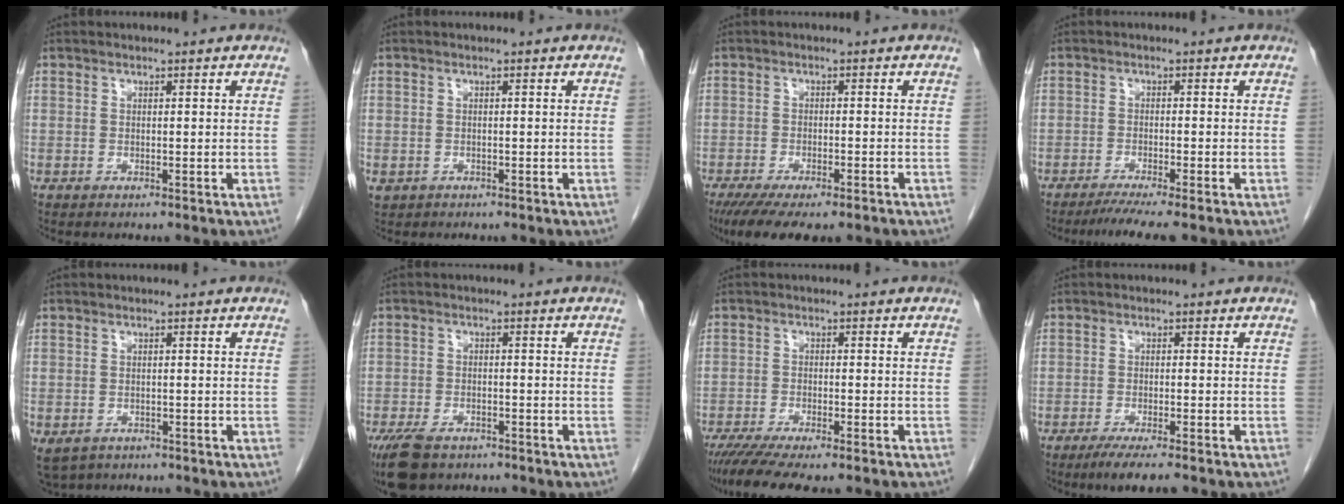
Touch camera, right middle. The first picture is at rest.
{"total": 1.5, "force": [-0.7, 1.3, 0.3], "torque": [-0.008, 0.003, -0.006]}
{"total": 12.3, "force": [-9.3, 3.2, 7.5], "torque": [-0.123, -0.019, -0.136]}
{"total": 5.1, "force": [-4.1, -0.7, 2.9], "torque": [-0.039, -0.011, -0.066]}
{"total": 5.2, "force": [-3.4, 3.6, 1.8], "torque": [-0.031, -0.002, -0.049]}
{"total": 8.4, "force": [-6.0, 4.1, 4.2], "torque": [-0.083, -0.009, -0.097]}
{"total": 8.8, "force": [-7.1, 0.8, 5.1], "torque": [-0.072, -0.015, -0.110]}
{"total": 5.2, "force": [-3.8, 0.3, 3.5], "torque": [-0.054, -0.012, -0.059]}